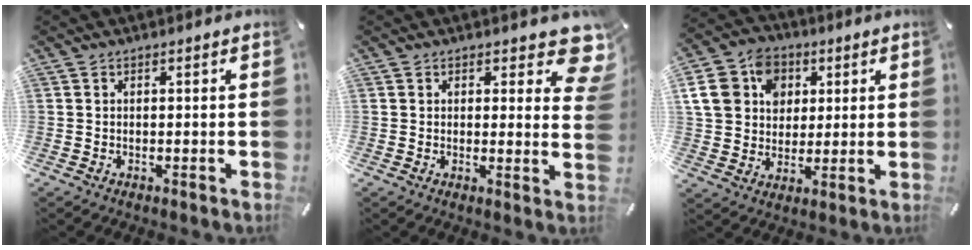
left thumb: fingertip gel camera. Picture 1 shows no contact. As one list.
[{"total": 7.1, "force": [4.1, 3.6, 4.6], "torque": [-0.039, -0.027, 0.067]}, {"total": 13.4, "force": [3.6, 11.6, 5.6], "torque": [-0.113, 0.007, 0.071]}]